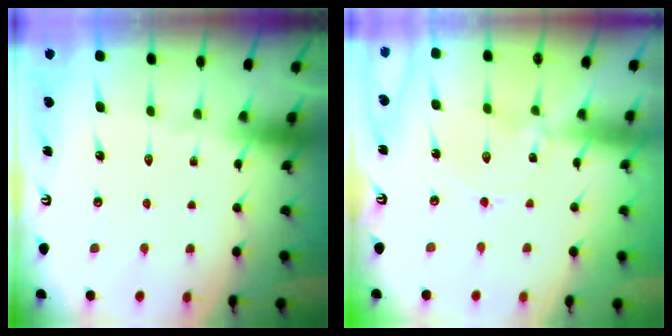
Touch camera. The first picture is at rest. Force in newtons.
{"total": 0.0}